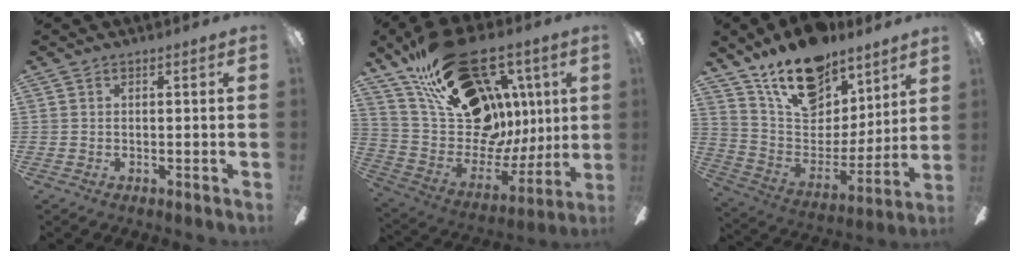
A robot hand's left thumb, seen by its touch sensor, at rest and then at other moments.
{"total": 30.7, "force": [14.8, 18.9, 19.1], "torque": [-0.308, -0.080, 0.298]}
{"total": 19.3, "force": [14.4, 9.9, 8.1], "torque": [-0.141, -0.096, 0.259]}